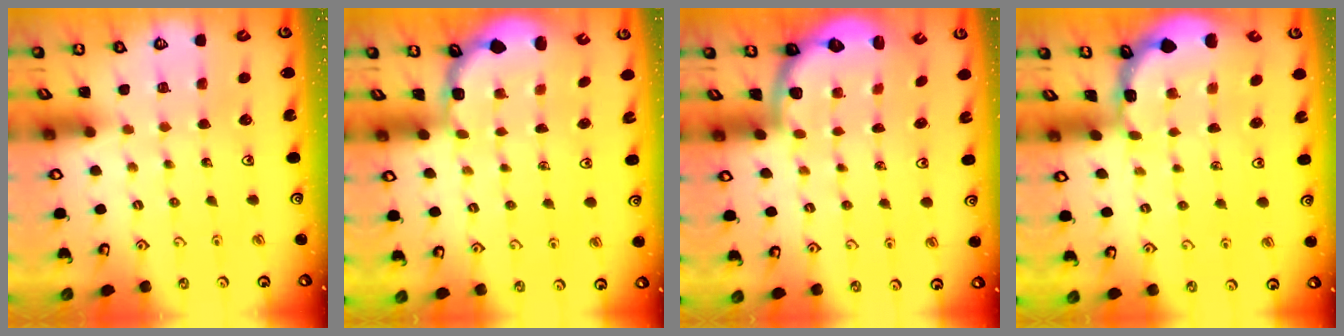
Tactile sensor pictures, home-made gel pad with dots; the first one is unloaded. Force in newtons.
{"total": 2.7, "press": 2.1, "slide": 1.7}
{"total": 2.5, "press": 2.1, "slide": 1.3}
{"total": 2.7, "press": 2.7, "slide": 0.3}